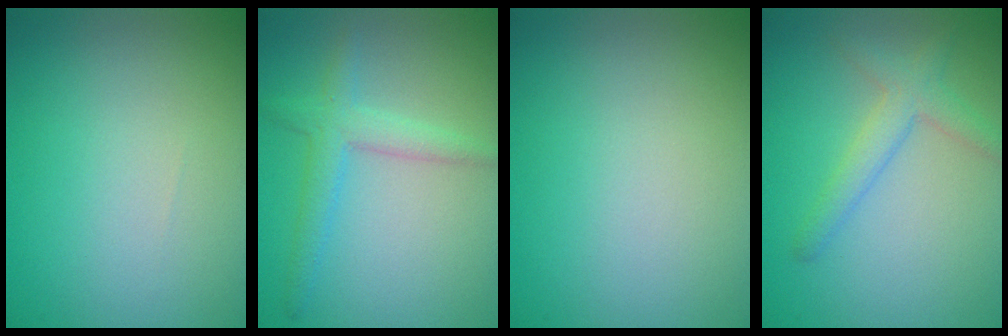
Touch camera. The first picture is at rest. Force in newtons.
{"total": 2.8, "press": 2.8, "slide": 0.2}
{"total": 0.0}
{"total": 2.7, "press": 2.7, "slide": 0.1}